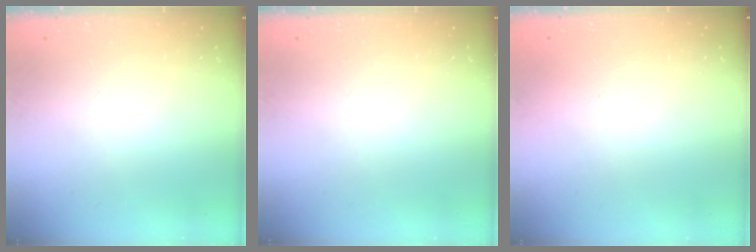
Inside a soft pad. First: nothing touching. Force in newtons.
{"total": 0.0}
{"total": 2.3, "press": 2.3, "slide": 0.1}